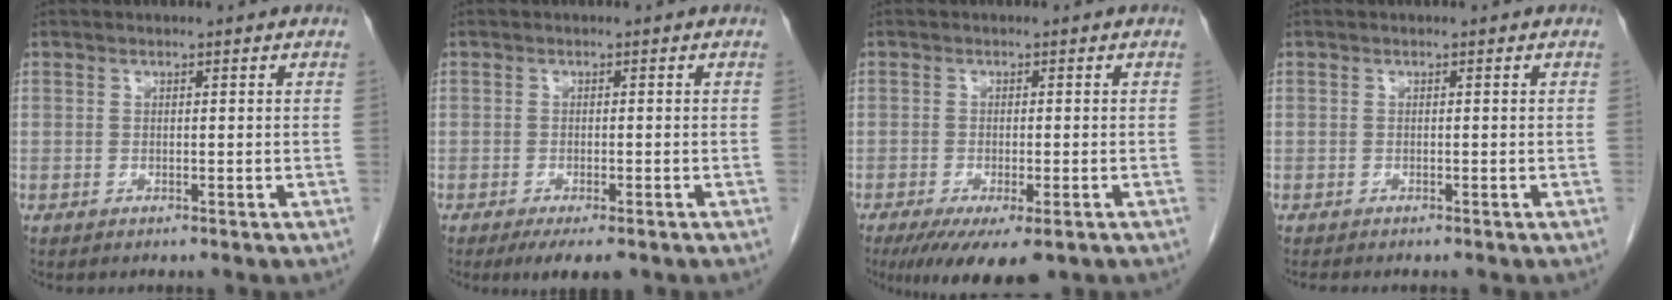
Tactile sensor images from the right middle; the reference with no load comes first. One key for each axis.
{"total": 4.7, "fx": -3.2, "fy": 1.3, "fz": 3.1, "tx": -0.042, "ty": -0.010, "tz": -0.046}
{"total": 8.7, "fx": -5.5, "fy": 2.6, "fz": 6.2, "tx": -0.090, "ty": -0.020, "tz": -0.085}
{"total": 1.1, "fx": -1.0, "fy": 0.1, "fz": 0.5, "tx": -0.011, "ty": -0.003, "tz": -0.013}